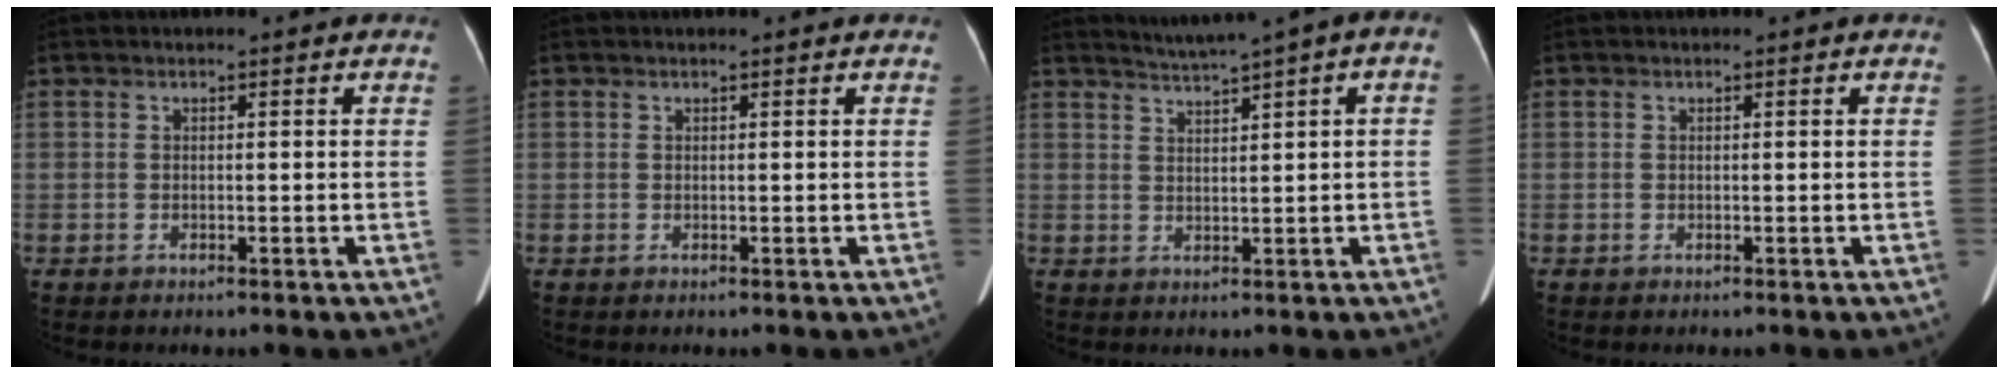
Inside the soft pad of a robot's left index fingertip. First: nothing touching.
{"total": 0.7, "force": [0.7, 0.0, 0.3], "torque": [-0.005, 0.007, 0.008]}
{"total": 4.4, "force": [2.5, 0.1, 3.6], "torque": [-0.057, 0.024, 0.045]}
{"total": 0.0}